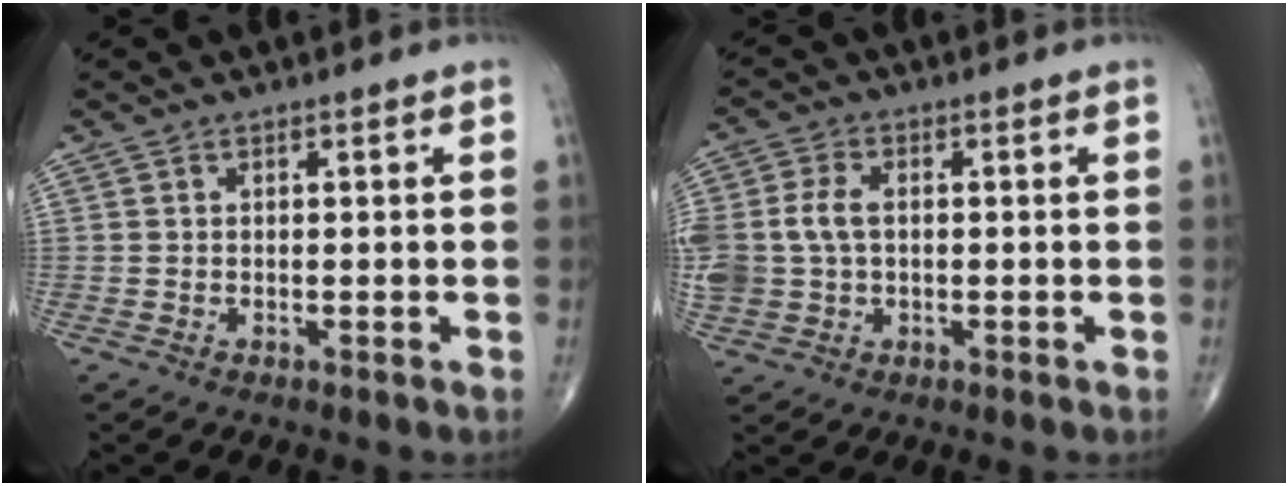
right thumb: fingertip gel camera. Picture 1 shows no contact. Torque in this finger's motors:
{"motor_torque": [1.17, 1.43, 0.98, -0.14, 0.32]}